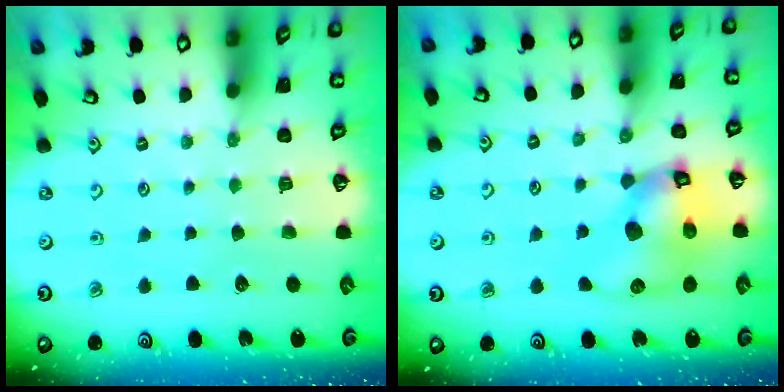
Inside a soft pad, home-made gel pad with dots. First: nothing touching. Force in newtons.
{"total": 14.1, "press": 13.9, "slide": 2.1}